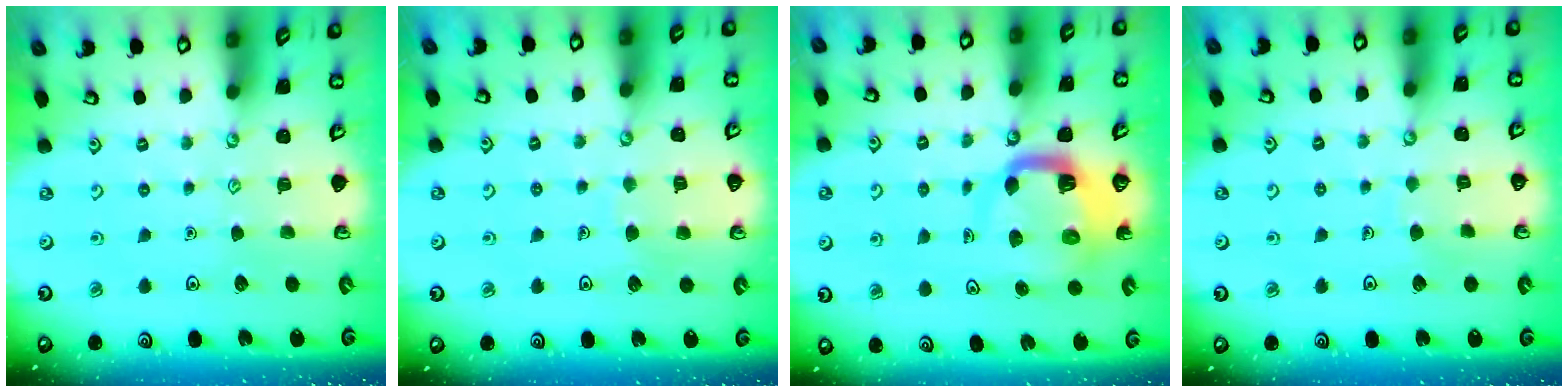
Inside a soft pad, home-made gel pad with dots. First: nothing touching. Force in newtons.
{"total": 5.1, "press": 5.0, "slide": 0.5}
{"total": 7.6, "press": 7.5, "slide": 1.0}
{"total": 3.4, "press": 3.4, "slide": 0.3}